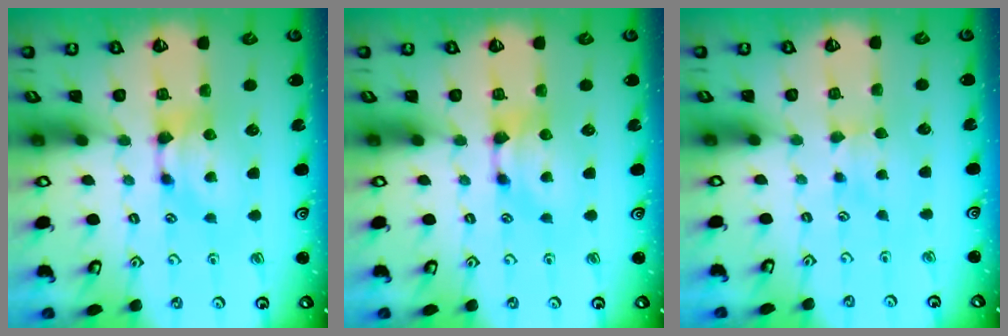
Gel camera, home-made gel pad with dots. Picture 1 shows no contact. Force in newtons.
{"total": 0.0}
{"total": 1.7, "press": 1.6, "slide": 0.5}